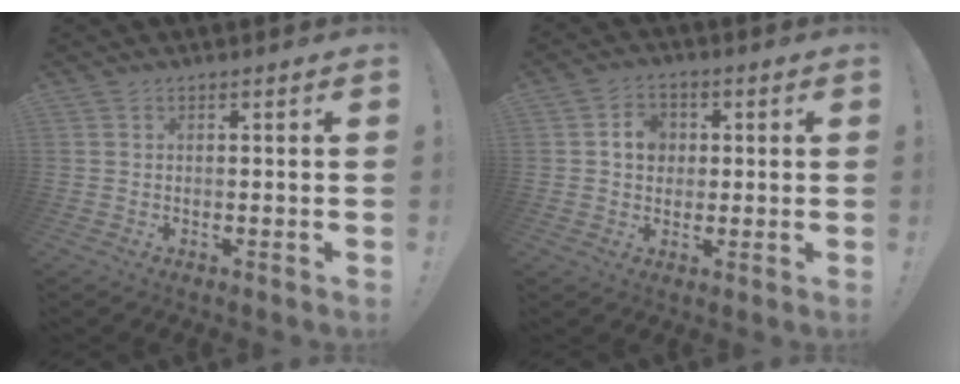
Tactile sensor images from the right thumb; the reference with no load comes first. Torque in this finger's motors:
{"motor_torque": [0.78, 1.22, 0.41, -0.42, -0.01]}